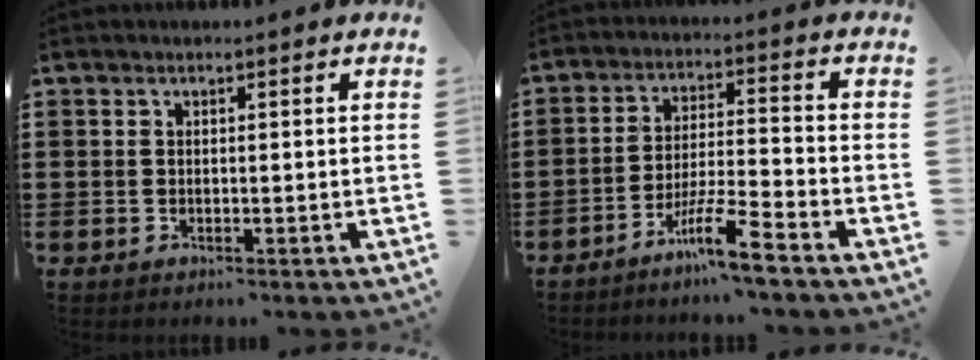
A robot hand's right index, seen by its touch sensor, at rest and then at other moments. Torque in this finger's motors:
{"motor_torque": [1.11, -0.06, 0.46, 0.04]}